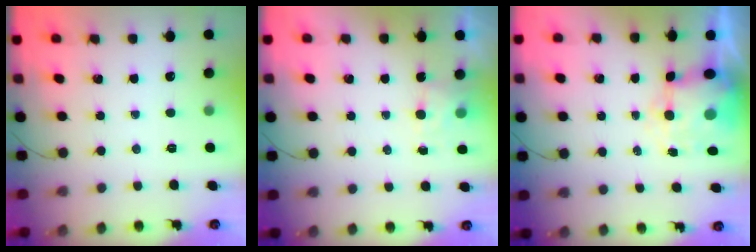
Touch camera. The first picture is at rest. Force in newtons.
{"total": 4.4, "press": 4.2, "slide": 1.2}
{"total": 7.7, "press": 7.5, "slide": 1.8}